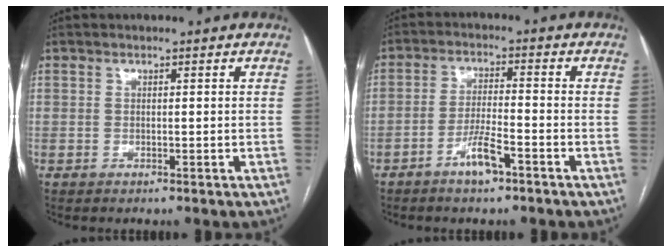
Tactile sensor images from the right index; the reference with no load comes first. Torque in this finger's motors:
{"motor_torque": [0.46, -0.23, 0.13, 0.04]}